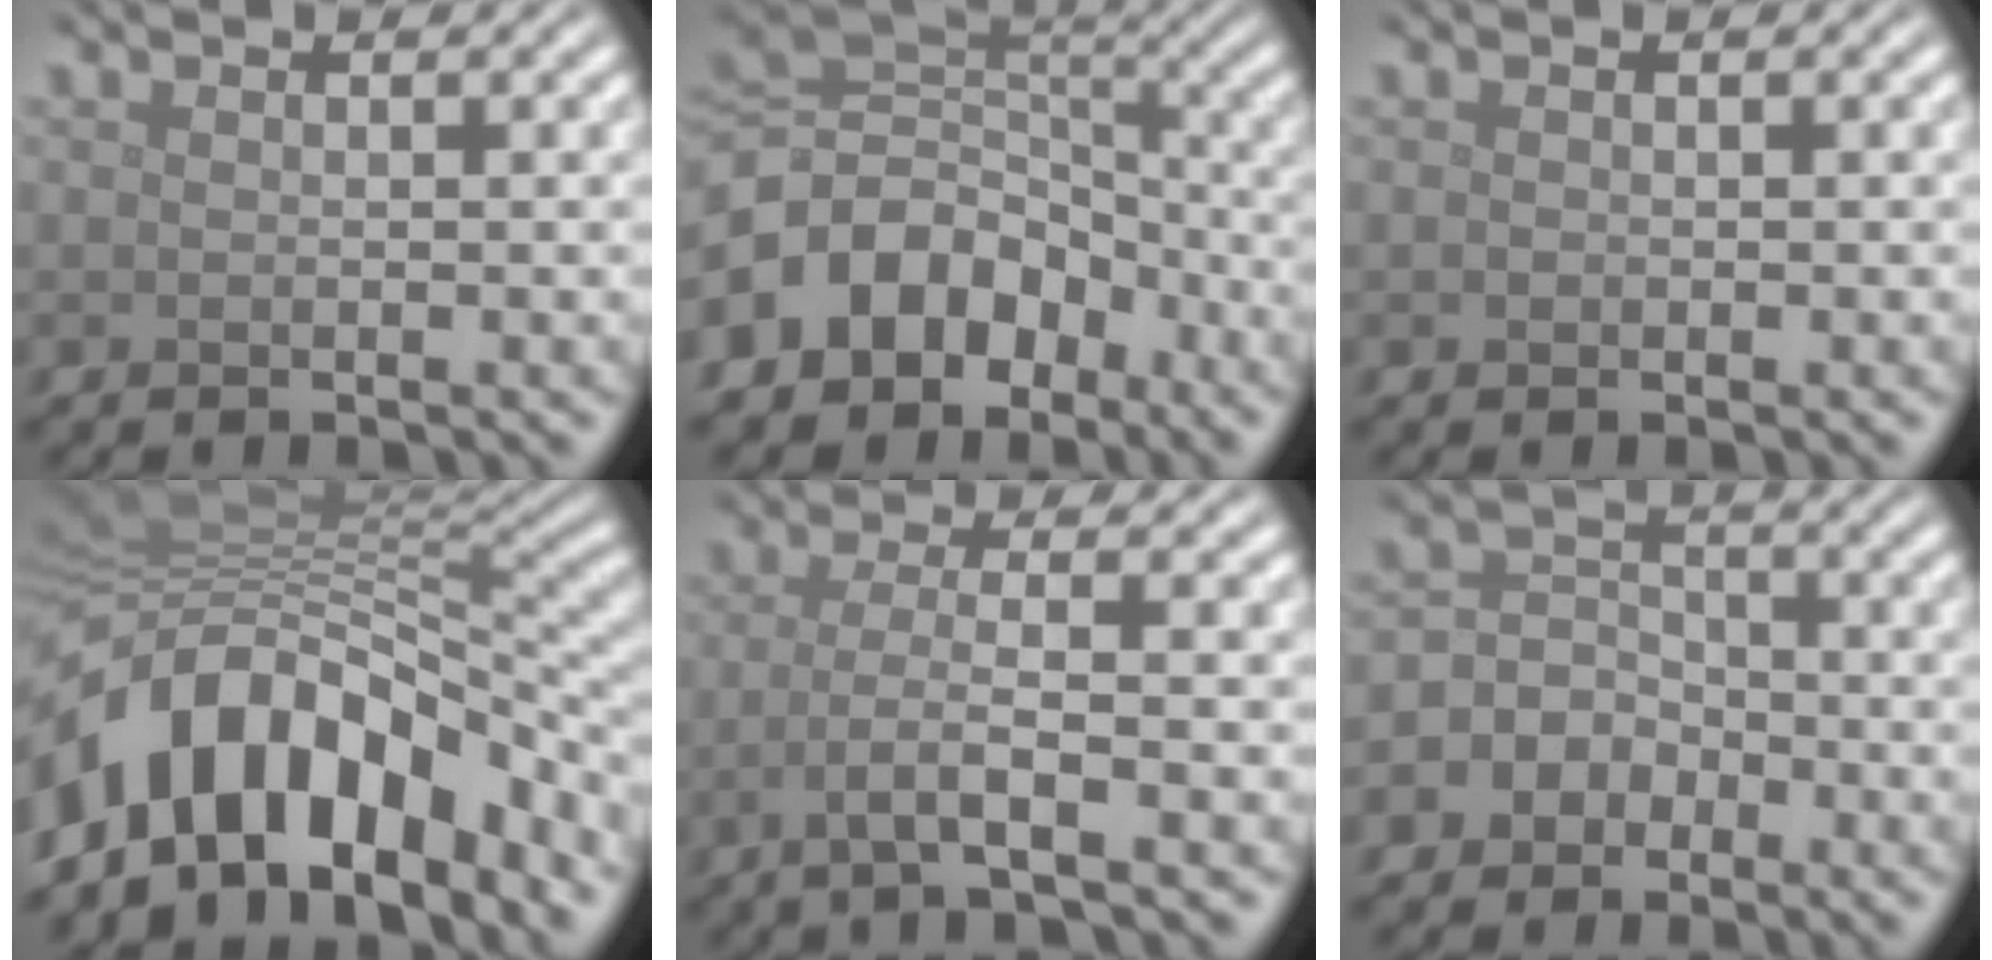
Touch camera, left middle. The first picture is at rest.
{"total": 9.3, "force": [-4.6, 7.0, 4.0], "torque": [-0.073, 0.005, -0.101]}
{"total": 0.0}
{"total": 13.7, "force": [-6.2, 8.1, 9.2], "torque": [-0.156, 0.017, -0.114]}
{"total": 3.4, "force": [-1.2, 0.7, 3.2], "torque": [-0.058, -0.002, -0.032]}
{"total": 5.1, "force": [-2.4, 4.3, 1.1], "torque": [0.003, 0.010, -0.065]}